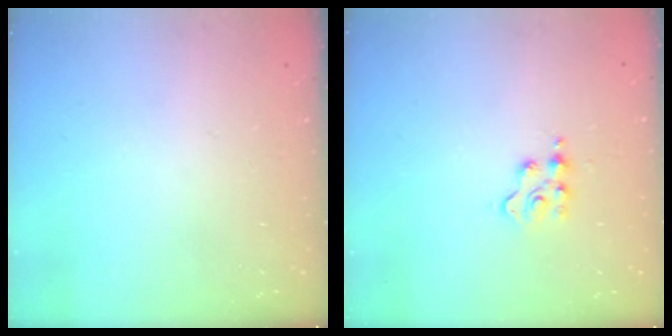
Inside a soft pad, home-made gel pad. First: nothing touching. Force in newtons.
{"total": 3.4, "press": 3.4, "slide": 0.5}